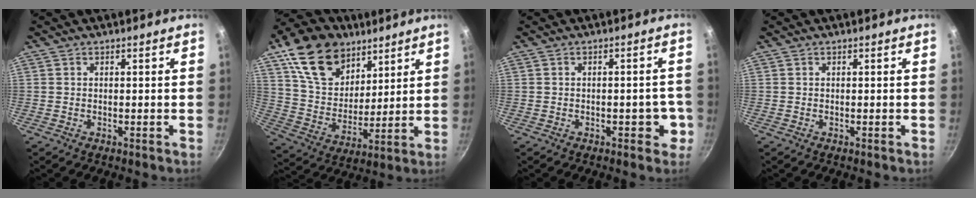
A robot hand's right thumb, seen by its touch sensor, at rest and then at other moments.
{"total": 19.6, "force": [11.0, 12.9, 9.9], "torque": [-0.139, -0.045, 0.203]}
{"total": 4.0, "force": [-1.4, 2.3, 3.0], "torque": [-0.010, 0.013, -0.019]}
{"total": 0.0}